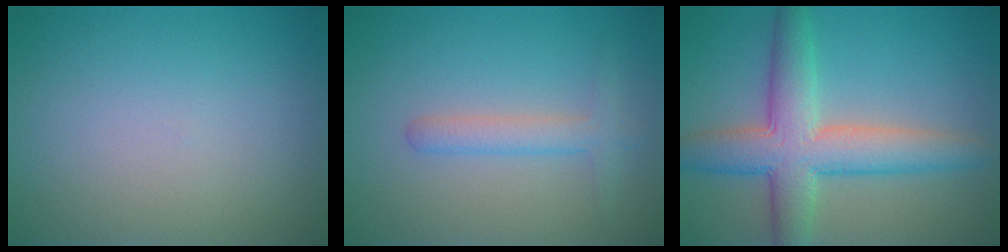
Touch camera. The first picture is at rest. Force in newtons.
{"total": 2.2, "press": 2.2, "slide": 0.1}
{"total": 7.1, "press": 7.1, "slide": 0.1}